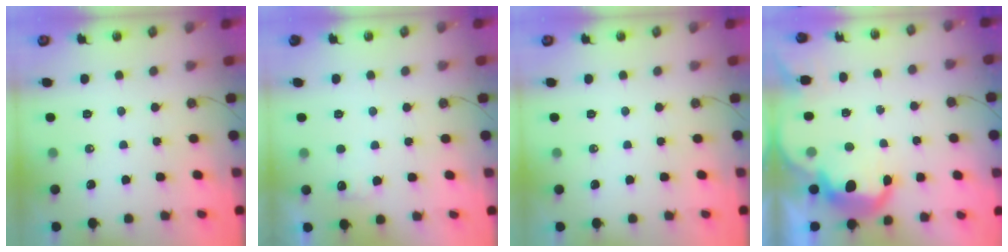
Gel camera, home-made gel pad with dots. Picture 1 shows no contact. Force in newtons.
{"total": 5.2, "press": 5.2, "slide": 0.7}
{"total": 0.0}
{"total": 9.8, "press": 9.7, "slide": 0.7}